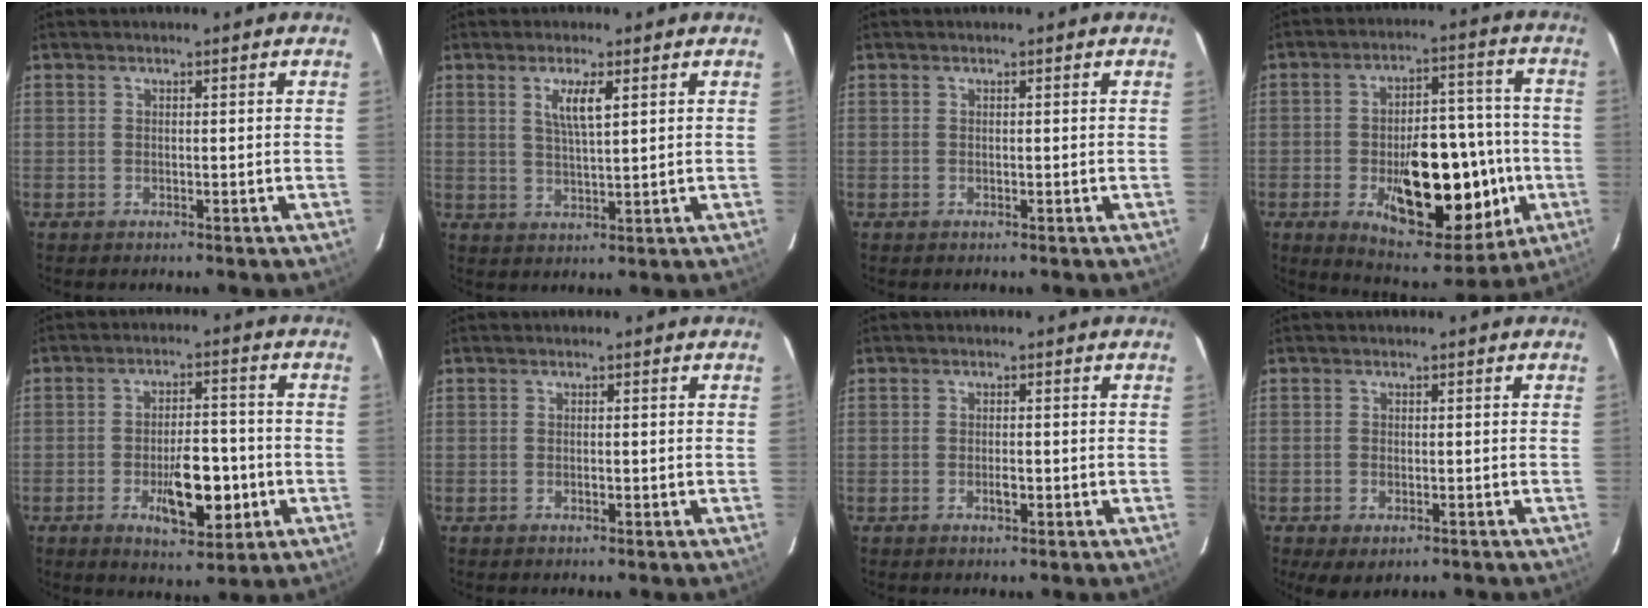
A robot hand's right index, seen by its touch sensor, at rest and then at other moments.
{"total": 4.6, "force": [1.9, 0.7, 4.1], "torque": [-0.079, -0.002, 0.036]}
{"total": 0.0}
{"total": 21.7, "force": [-5.5, 11.2, 17.7], "torque": [-0.272, 0.012, -0.061]}
{"total": 10.8, "force": [-3.4, 4.4, 9.2], "torque": [-0.157, 0.002, -0.040]}
{"total": 0.8, "force": [-0.3, 0.6, 0.5], "torque": [-0.008, 0.001, -0.005]}
{"total": 1.7, "force": [-0.6, 0.8, 1.4], "torque": [-0.025, 0.001, -0.012]}
{"total": 4.2, "force": [-2.2, 2.3, 2.7], "torque": [-0.059, -0.015, -0.033]}